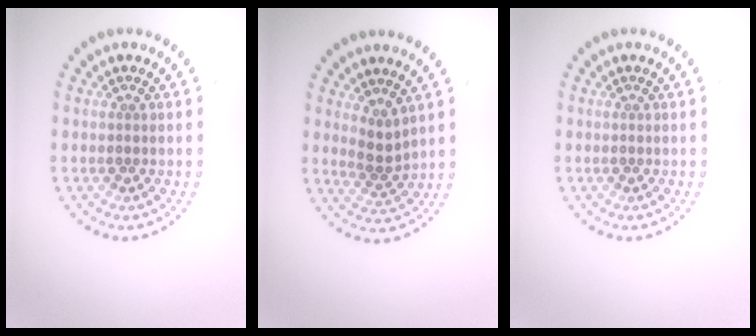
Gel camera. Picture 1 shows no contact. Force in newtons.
{"total": 1.6, "press": 1.2, "slide": 1.1}
{"total": 0.0}